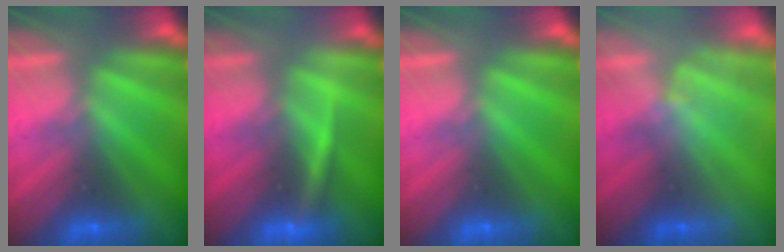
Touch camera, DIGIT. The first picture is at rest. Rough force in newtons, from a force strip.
{"total": 2.9}
{"total": 0.0}
{"total": 1.3}